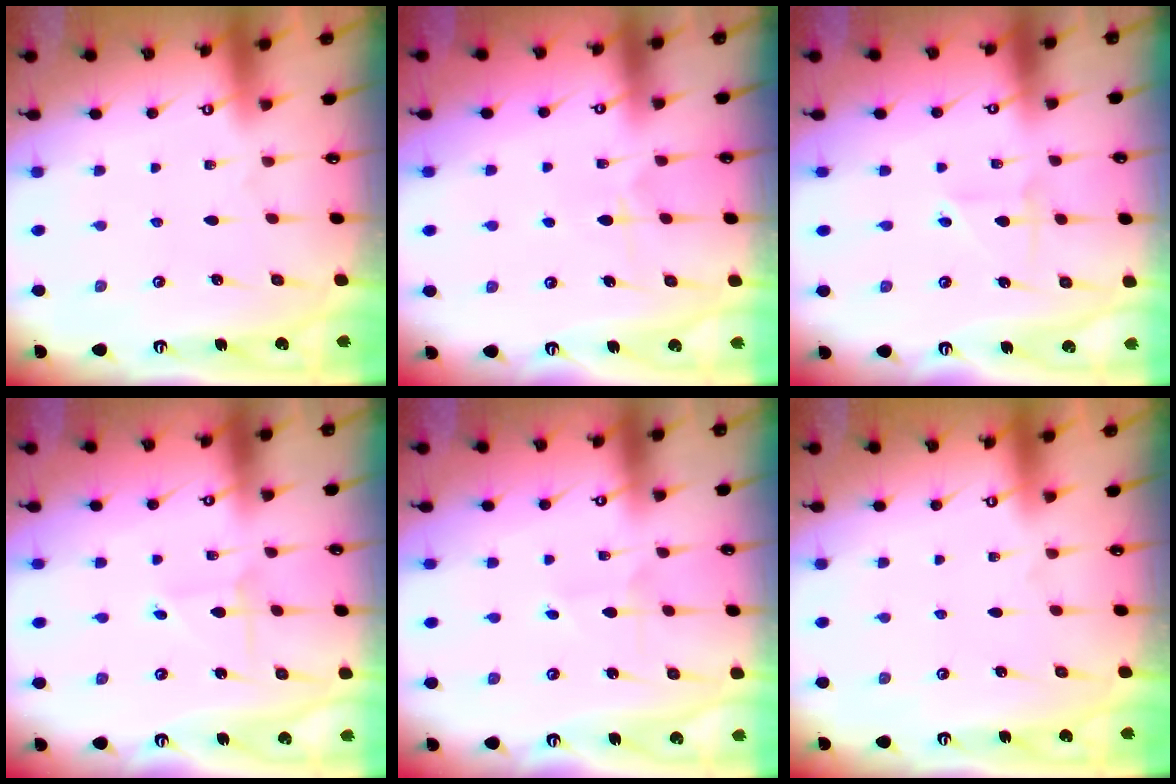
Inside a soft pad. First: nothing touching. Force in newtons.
{"total": 5.6, "press": 5.5, "slide": 0.7}
{"total": 2.7, "press": 2.6, "slide": 0.3}
{"total": 2.3, "press": 2.3, "slide": 0.2}
{"total": 1.9, "press": 1.9, "slide": 0.1}
{"total": 0.0}